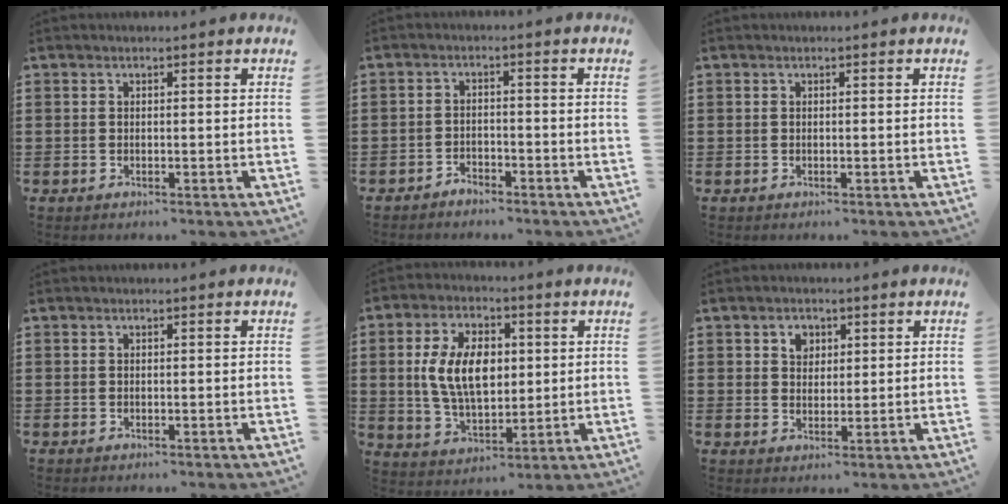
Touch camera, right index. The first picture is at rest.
{"total": 1.9, "force": [-1.8, 0.5, 0.0], "torque": [-0.008, 0.003, -0.040]}
{"total": 0.0}
{"total": 0.0}
{"total": 9.8, "force": [1.2, 5.7, 7.9], "torque": [-0.168, 0.009, 0.017]}
{"total": 2.7, "force": [1.3, 2.1, 1.1], "torque": [-0.028, 0.009, 0.022]}